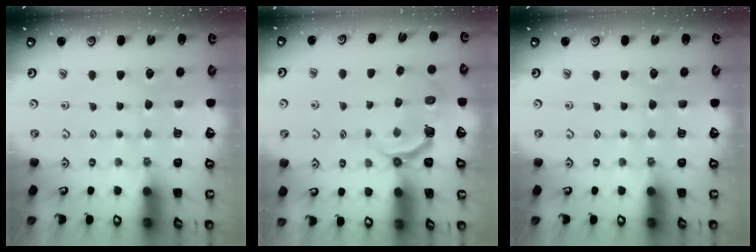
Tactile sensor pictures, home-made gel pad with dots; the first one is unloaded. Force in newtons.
{"total": 5.0, "press": 3.4, "slide": 3.7}
{"total": 0.0}